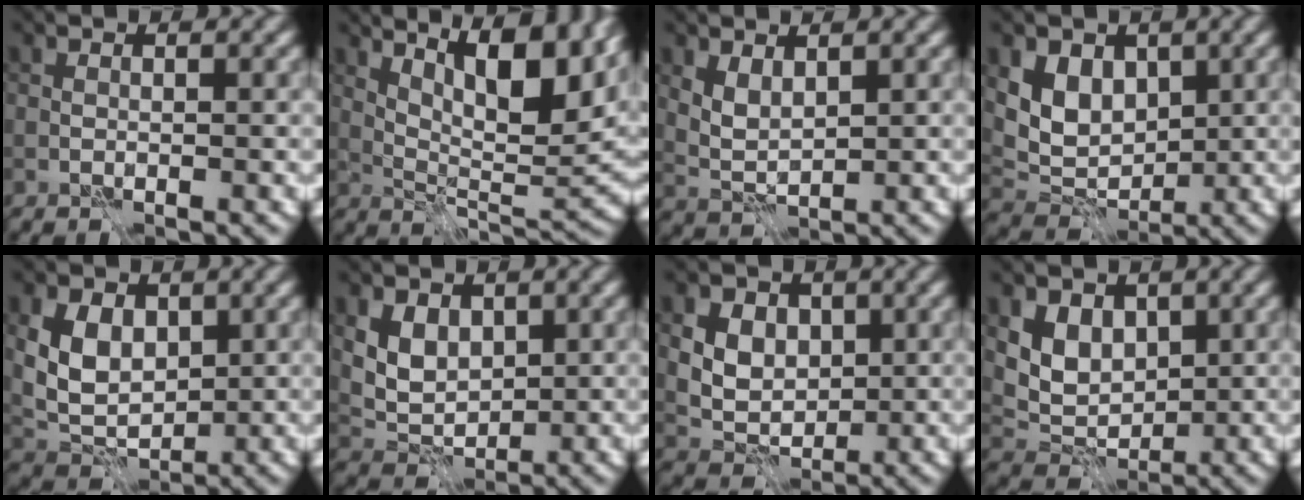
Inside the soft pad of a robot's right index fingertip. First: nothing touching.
{"total": 10.5, "force": [5.7, 3.2, 8.2], "torque": [-0.136, 0.004, 0.103]}
{"total": 2.6, "force": [1.2, 1.4, 1.8], "torque": [-0.044, -0.005, 0.029]}
{"total": 4.9, "force": [1.8, 3.6, 2.8], "torque": [-0.056, -0.011, 0.030]}
{"total": 5.2, "force": [1.1, 3.7, 3.5], "torque": [-0.072, -0.005, 0.021]}
{"total": 3.9, "force": [1.2, 2.9, 2.3], "torque": [-0.047, -0.008, 0.023]}
{"total": 6.9, "force": [2.3, 5.4, 3.6], "torque": [-0.070, 0.017, 0.031]}
{"total": 4.4, "force": [1.6, 3.3, 2.4], "torque": [-0.051, -0.011, 0.027]}